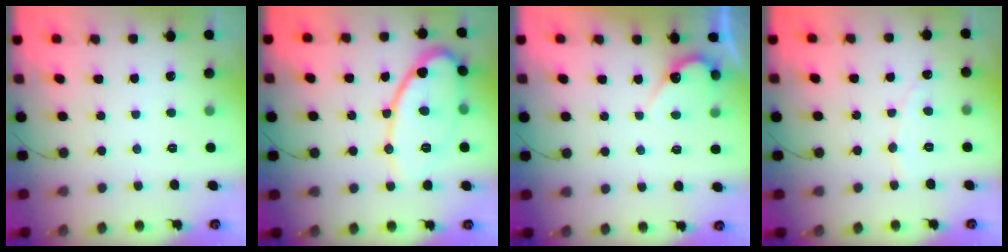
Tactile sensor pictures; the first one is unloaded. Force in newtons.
{"total": 15.3, "press": 15.2, "slide": 1.1}
{"total": 6.1, "press": 6.1, "slide": 0.3}
{"total": 2.6, "press": 2.6, "slide": 0.2}